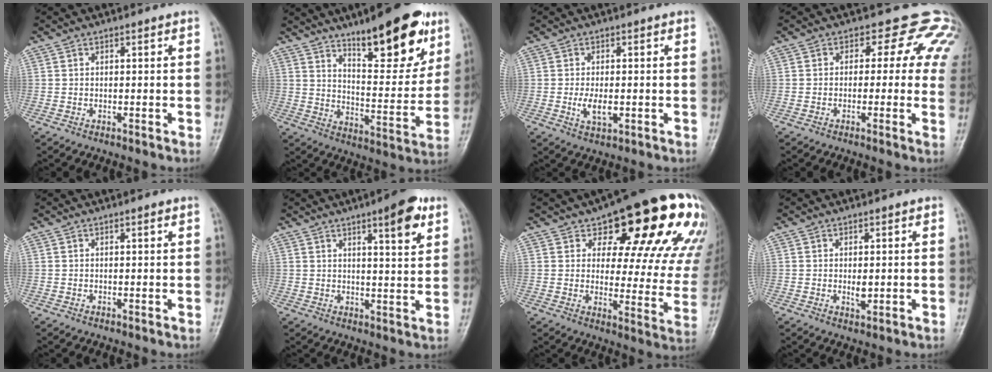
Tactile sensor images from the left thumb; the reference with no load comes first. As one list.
[{"total": 18.6, "force": [11.8, 5.9, 13.2], "torque": [-0.145, -0.065, 0.184]}, {"total": 4.3, "force": [-0.7, 2.2, 3.6], "torque": [-0.067, -0.006, -0.013]}, {"total": 10.4, "force": [4.6, 7.2, 6.0], "torque": [-0.017, -0.001, 0.026]}, {"total": 0.8, "force": [0.4, 0.2, 0.6], "torque": [-0.010, 0.000, 0.004]}, {"total": 8.4, "force": [4.5, 2.0, 6.7], "torque": [-0.084, -0.022, 0.060]}, {"total": 24.9, "force": [13.1, 10.7, 18.3], "torque": [-0.195, -0.031, 0.168]}, {"total": 2.3, "force": [0.1, 1.4, 1.8], "torque": [-0.022, -0.006, 0.003]}]